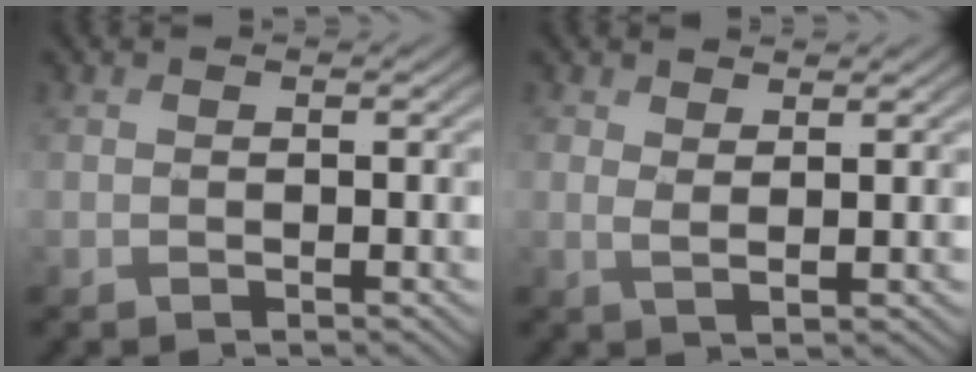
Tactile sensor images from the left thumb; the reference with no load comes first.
{"total": 2.2, "force": [1.4, 0.6, 1.7], "torque": [-0.035, -0.002, 0.025]}